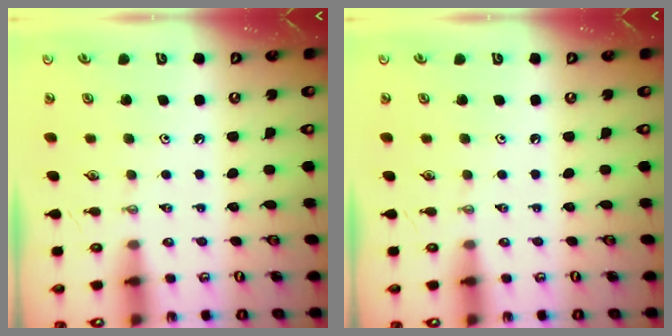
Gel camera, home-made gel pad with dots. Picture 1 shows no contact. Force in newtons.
{"total": 0.0}